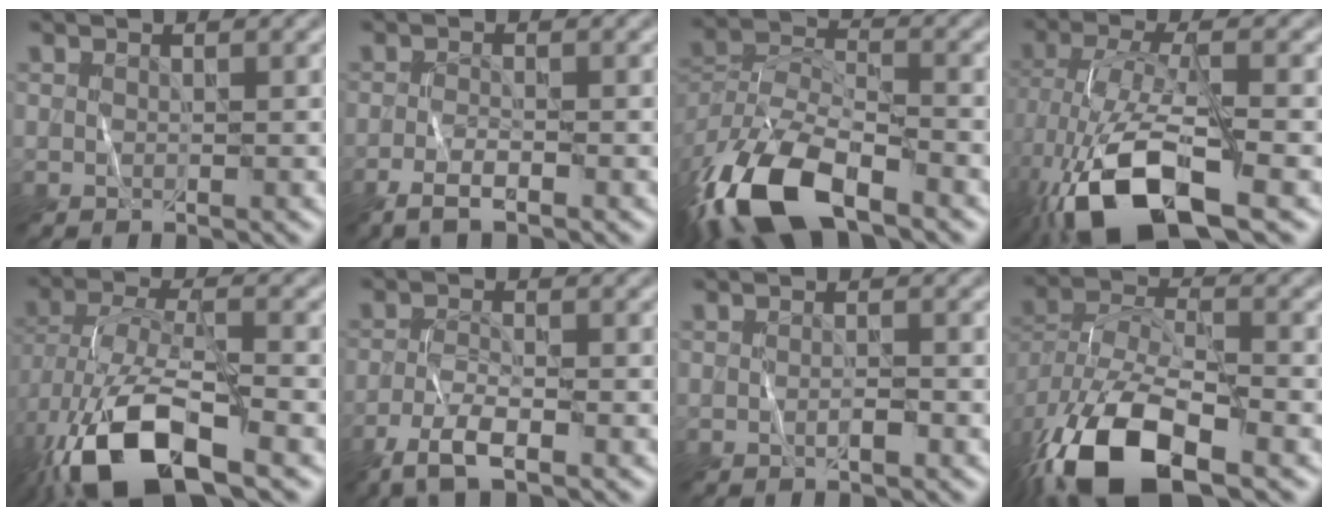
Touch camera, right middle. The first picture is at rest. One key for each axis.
{"total": 2.5, "fx": -1.6, "fy": 0.6, "fz": 1.9, "tx": -0.042, "ty": -0.001, "tz": -0.034}
{"total": 11.6, "fx": -7.4, "fy": 5.0, "fz": 7.4, "tx": -0.148, "ty": -0.008, "tz": -0.144}
{"total": 12.0, "fx": -5.6, "fy": 4.2, "fz": 9.7, "tx": -0.199, "ty": -0.003, "tz": -0.105}
{"total": 13.2, "fx": -6.7, "fy": 5.8, "fz": 9.8, "tx": -0.209, "ty": -0.022, "tz": -0.121}
{"total": 3.9, "fx": -2.5, "fy": 1.1, "fz": 2.8, "tx": -0.060, "ty": -0.004, "tz": -0.052}
{"total": 0.9, "fx": -0.4, "fy": 0.2, "fz": 0.8, "tx": -0.016, "ty": 0.000, "tz": -0.005}
{"total": 12.9, "fx": -7.2, "fy": 6.1, "fz": 8.7, "tx": -0.179, "ty": -0.018, "tz": -0.134}